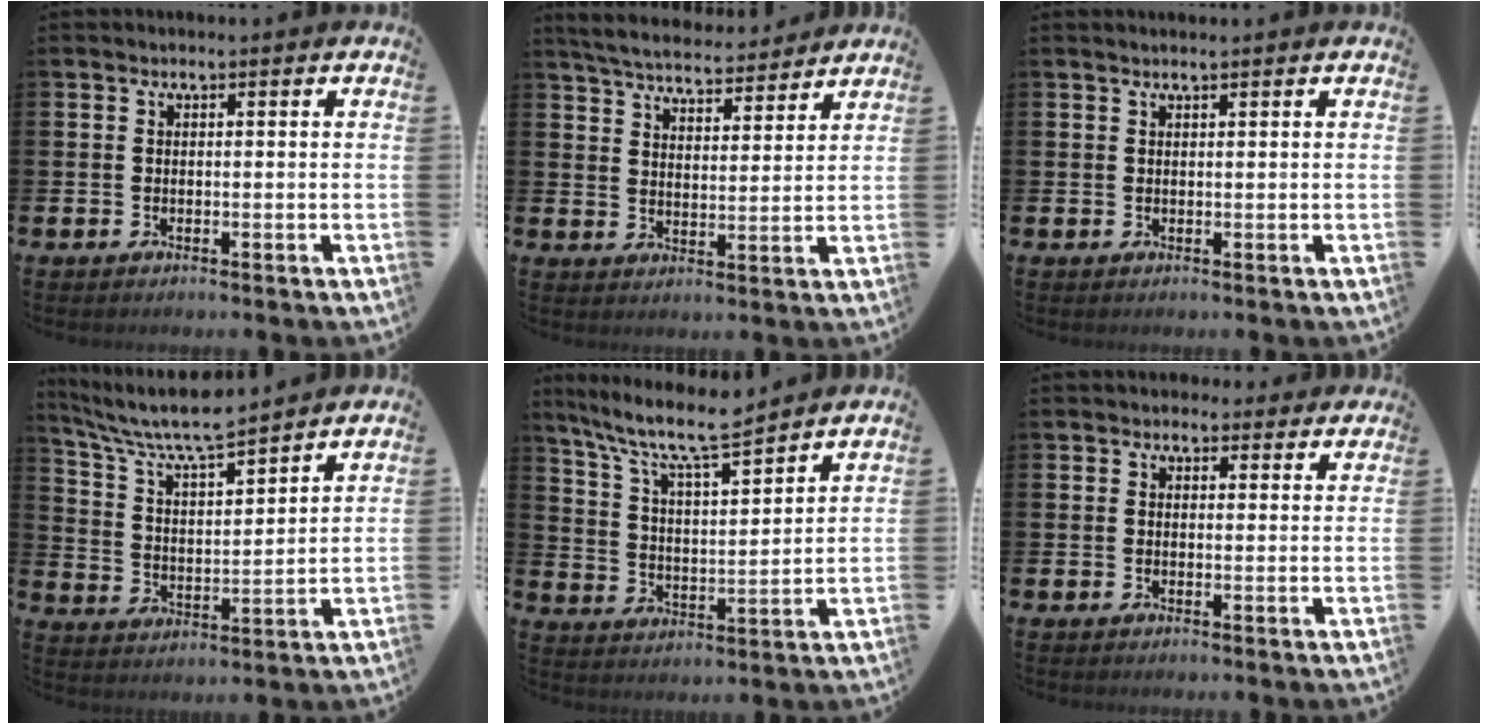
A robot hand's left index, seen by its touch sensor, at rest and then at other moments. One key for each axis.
{"total": 5.8, "fx": 5.6, "fy": 0.8, "fz": 0.9, "tx": -0.042, "ty": -0.033, "tz": 0.099}
{"total": 0.6, "fx": 0.5, "fy": -0.1, "fz": 0.2, "tx": -0.003, "ty": 0.000, "tz": 0.009}
{"total": 7.8, "fx": 7.2, "fy": 0.7, "fz": 3.0, "tx": -0.091, "ty": -0.043, "tz": 0.125}
{"total": 9.0, "fx": 8.1, "fy": 0.7, "fz": 3.9, "tx": -0.111, "ty": -0.048, "tz": 0.140}
{"total": 2.1, "fx": 1.8, "fy": 1.0, "fz": 0.0, "tx": 0.016, "ty": -0.005, "tz": 0.030}